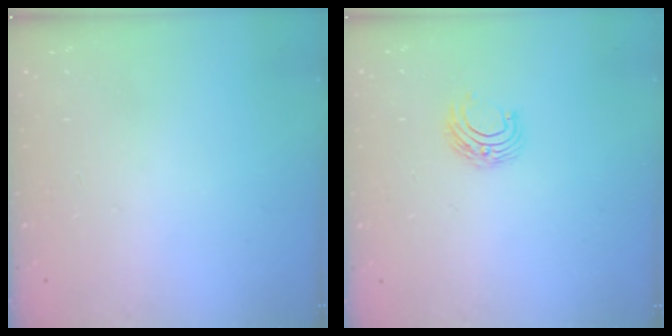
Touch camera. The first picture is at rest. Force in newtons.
{"total": 6.3, "press": 6.3, "slide": 0.5}